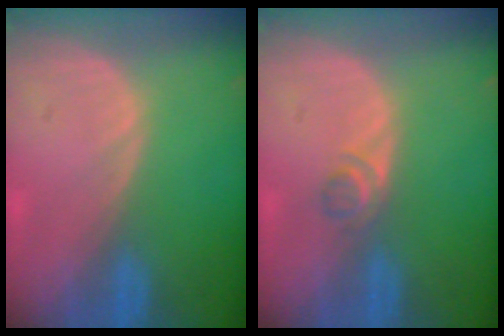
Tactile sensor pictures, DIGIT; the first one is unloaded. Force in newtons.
{"total": 1.9, "press": 1.7, "slide": 0.8}